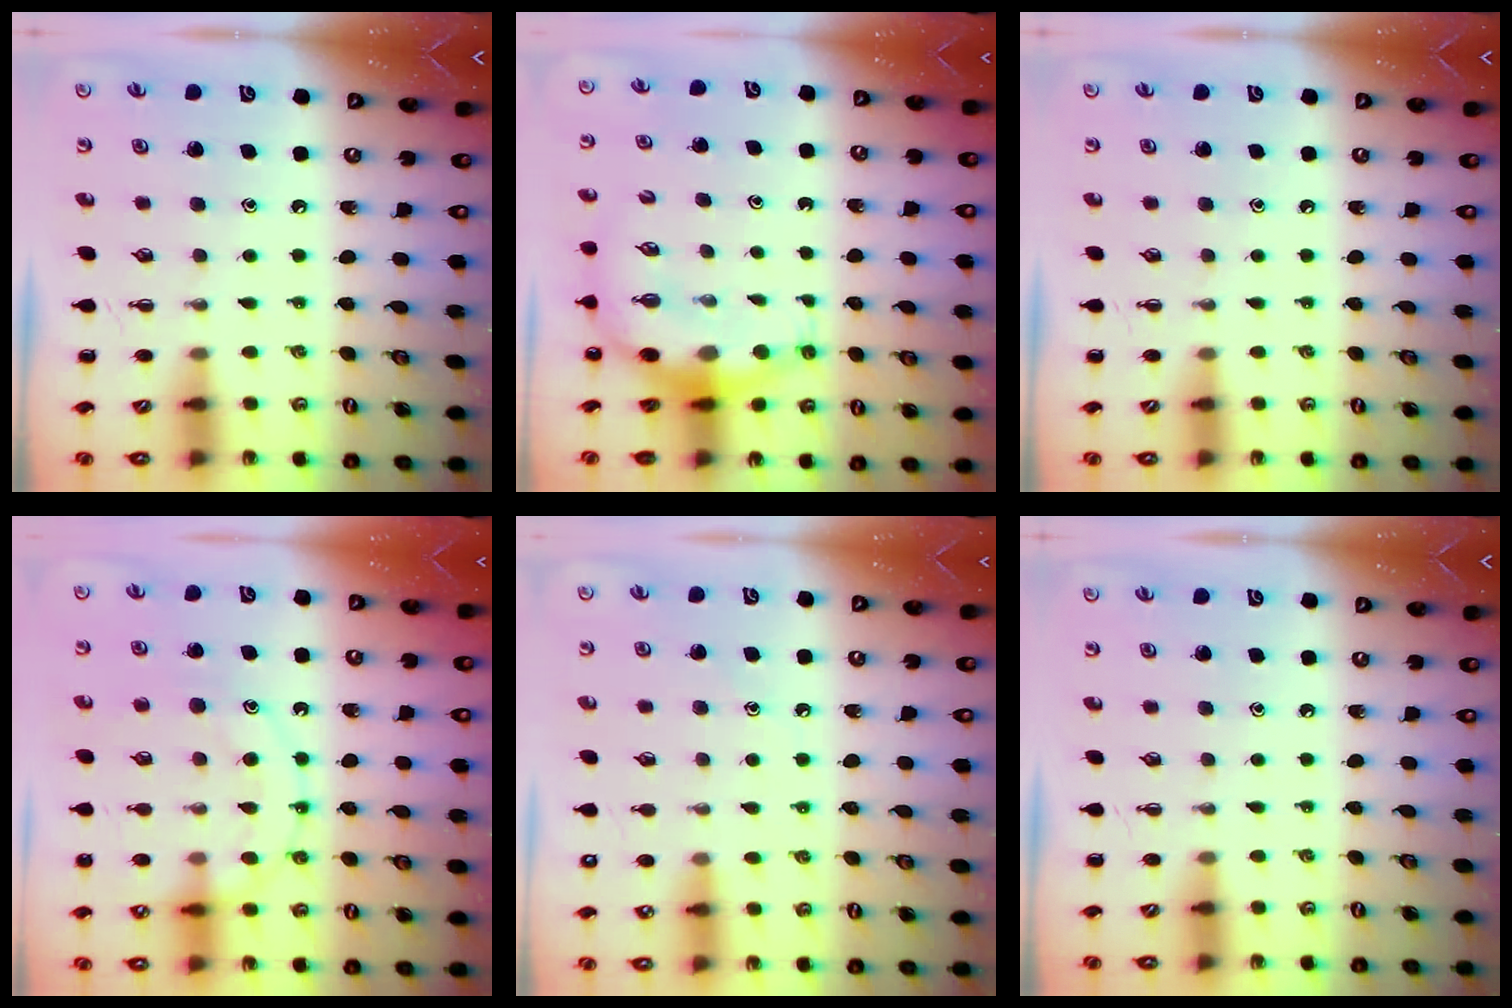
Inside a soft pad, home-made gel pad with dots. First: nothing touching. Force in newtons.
{"total": 8.8, "press": 8.7, "slide": 1.2}
{"total": 0.0}
{"total": 11.8, "press": 11.8, "slide": 0.9}
{"total": 9.6, "press": 9.3, "slide": 2.5}
{"total": 0.0}